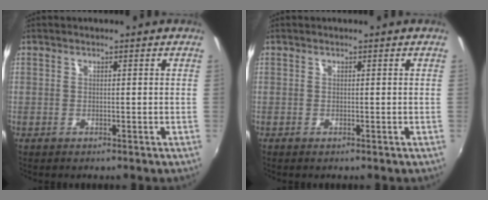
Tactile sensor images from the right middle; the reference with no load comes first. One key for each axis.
{"total": 0.0}